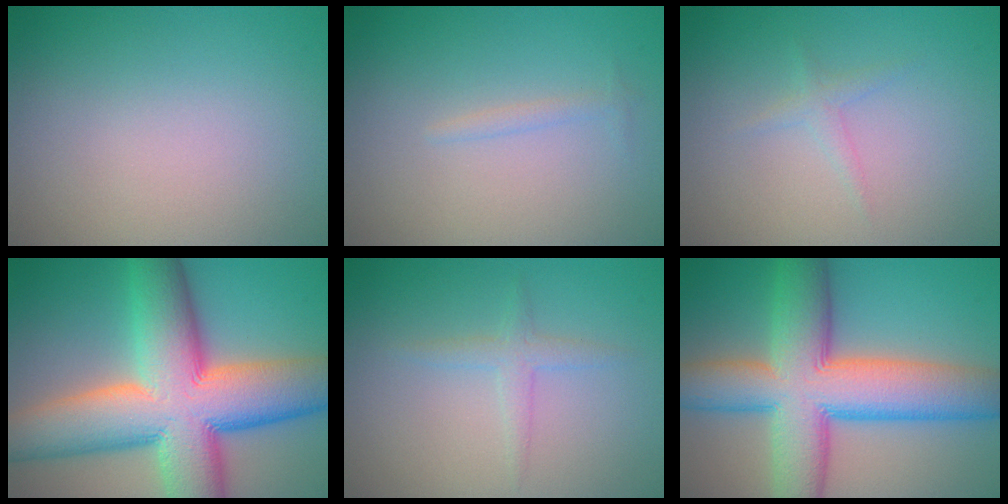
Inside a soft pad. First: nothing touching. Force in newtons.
{"total": 0.8, "press": 0.8, "slide": 0.0}
{"total": 1.0, "press": 1.0, "slide": 0.1}
{"total": 15.7, "press": 15.7, "slide": 0.4}
{"total": 1.5, "press": 1.5, "slide": 0.0}
{"total": 12.3, "press": 12.3, "slide": 0.3}